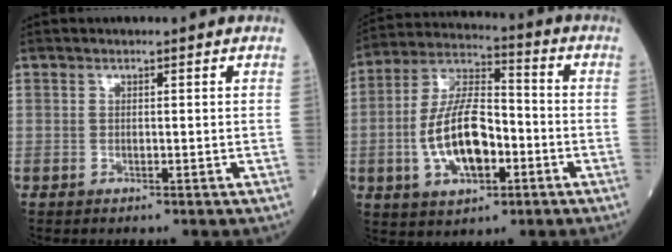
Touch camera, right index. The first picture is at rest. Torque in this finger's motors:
{"motor_torque": [1.94, -0.21, 0.91, 0.21]}